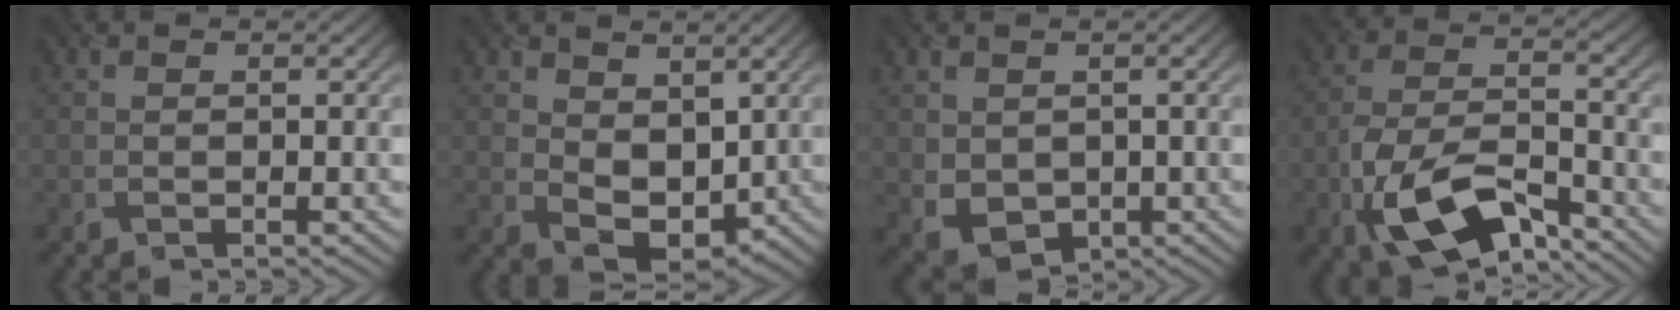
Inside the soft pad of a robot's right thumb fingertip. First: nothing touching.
{"total": 6.1, "force": [1.6, 4.0, 4.3], "torque": [-0.089, -0.014, 0.029]}
{"total": 4.1, "force": [0.5, 3.4, 2.3], "torque": [-0.072, -0.015, 0.016]}
{"total": 12.2, "force": [-6.5, 5.6, 8.6], "torque": [-0.181, -0.013, -0.131]}